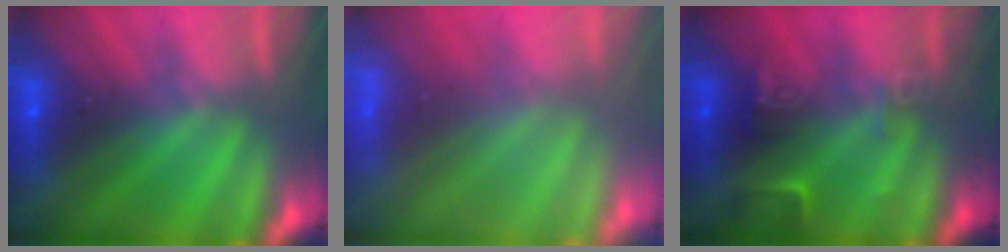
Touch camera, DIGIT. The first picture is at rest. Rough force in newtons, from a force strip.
{"total": 7.3}
{"total": 2.6}